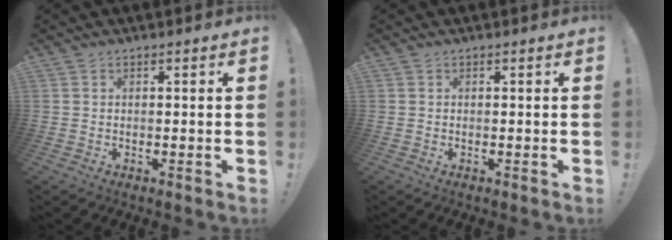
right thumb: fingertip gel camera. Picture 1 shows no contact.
{"total": 0.0}